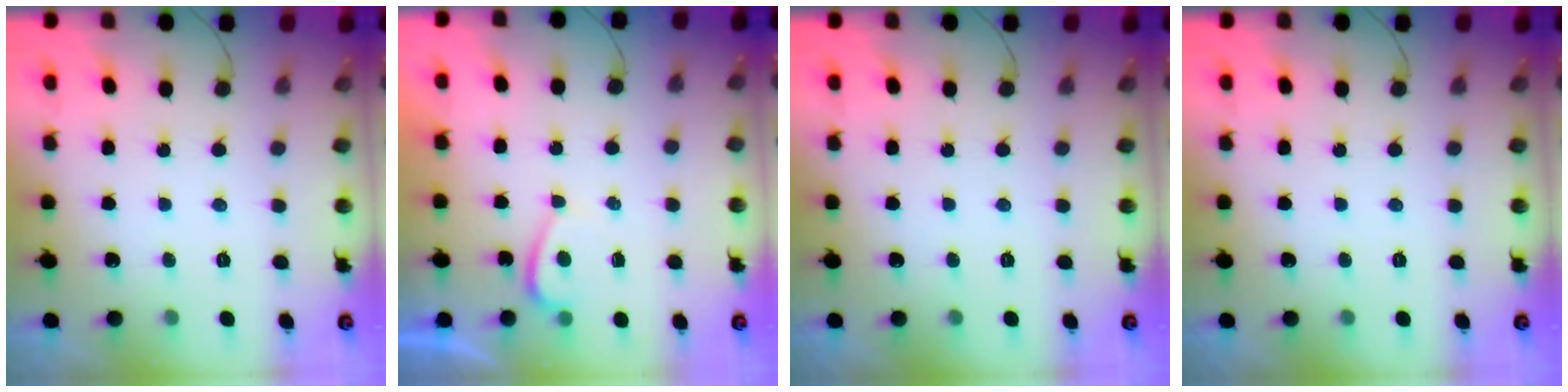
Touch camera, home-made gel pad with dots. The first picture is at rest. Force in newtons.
{"total": 0.7, "press": 0.5, "slide": 0.5}
{"total": 0.0}
{"total": 0.0}